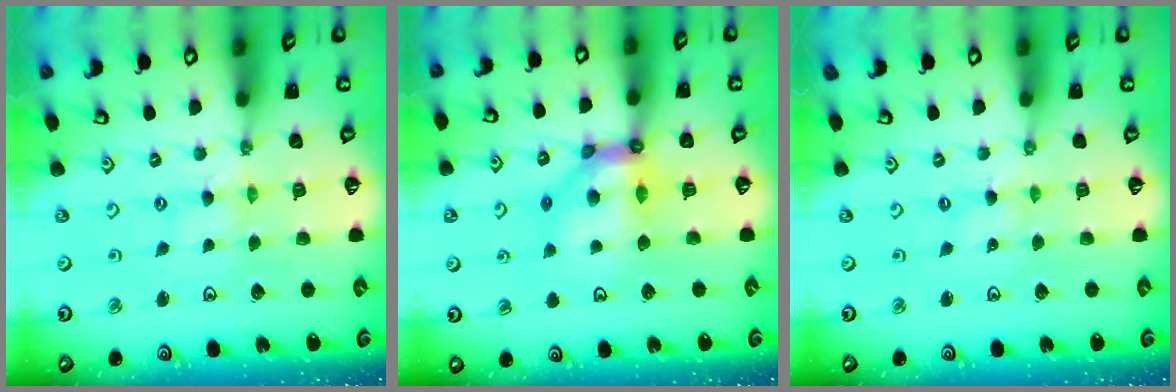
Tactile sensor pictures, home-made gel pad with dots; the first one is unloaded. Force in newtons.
{"total": 10.2, "press": 10.1, "slide": 1.3}
{"total": 0.0}